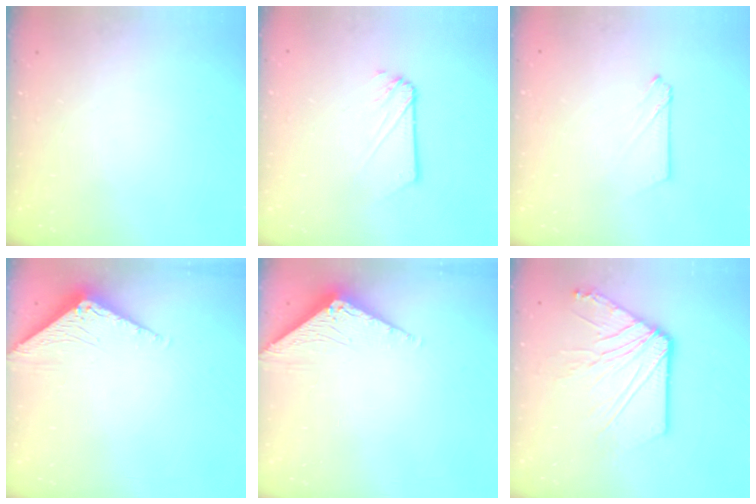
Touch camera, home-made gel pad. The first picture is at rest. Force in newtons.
{"total": 3.5, "press": 3.5, "slide": 0.1}
{"total": 2.1, "press": 2.1, "slide": 0.3}
{"total": 3.3, "press": 3.3, "slide": 0.3}
{"total": 3.3, "press": 3.3, "slide": 0.2}
{"total": 13.4, "press": 13.4, "slide": 1.4}